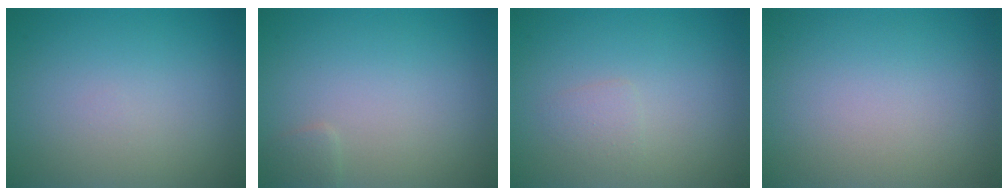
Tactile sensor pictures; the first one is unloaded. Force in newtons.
{"total": 0.8, "press": 0.8, "slide": 0.0}
{"total": 1.1, "press": 1.1, "slide": 0.0}
{"total": 0.0}